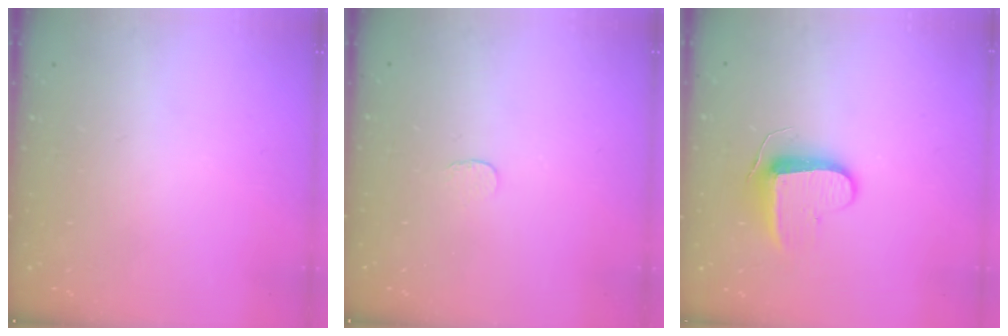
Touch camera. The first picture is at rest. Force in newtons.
{"total": 2.6, "press": 2.6, "slide": 0.2}
{"total": 9.5, "press": 9.5, "slide": 0.8}